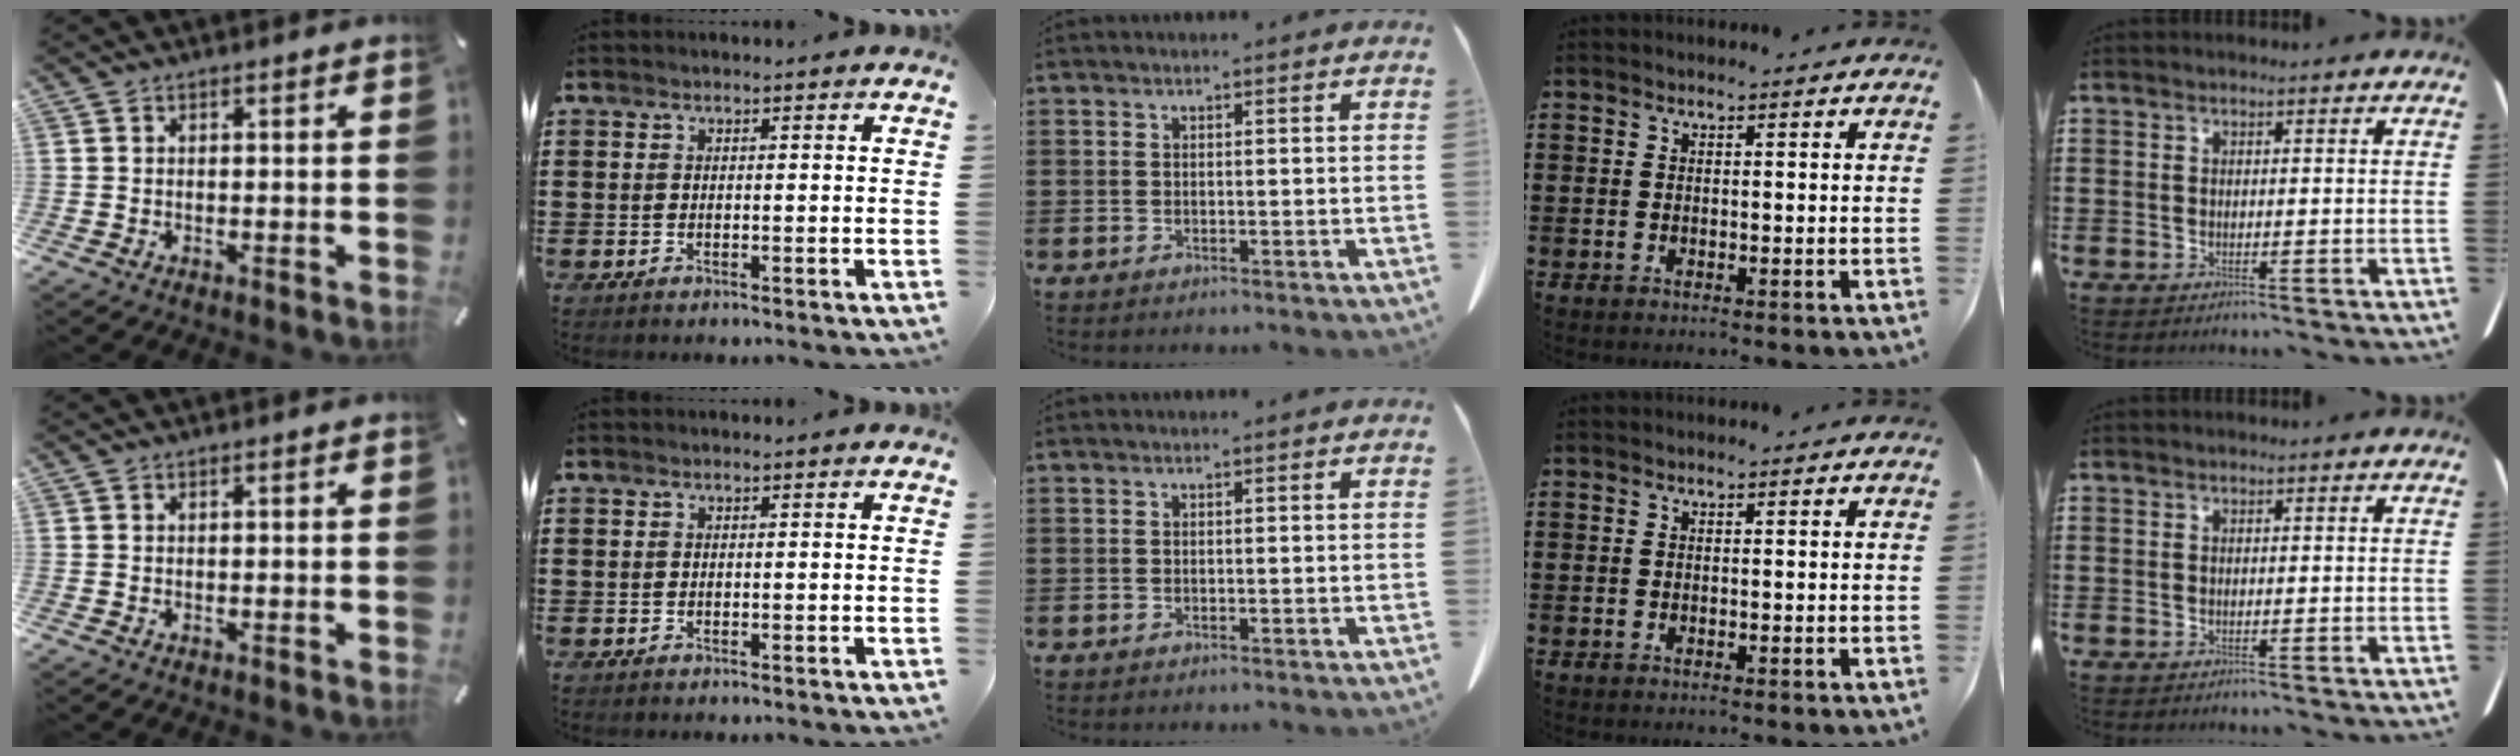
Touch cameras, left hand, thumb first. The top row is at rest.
{}